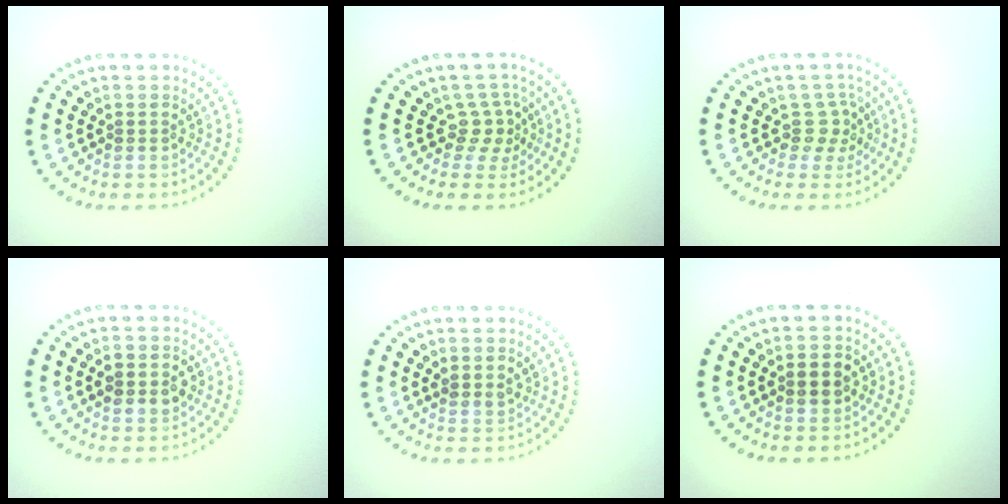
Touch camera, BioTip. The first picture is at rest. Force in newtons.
{"total": 2.3, "press": 1.5, "slide": 1.7}
{"total": 2.2, "press": 1.7, "slide": 1.4}
{"total": 2.8, "press": 2.8, "slide": 0.1}
{"total": 1.4, "press": 1.2, "slide": 0.6}
{"total": 2.1, "press": 2.1, "slide": 0.1}